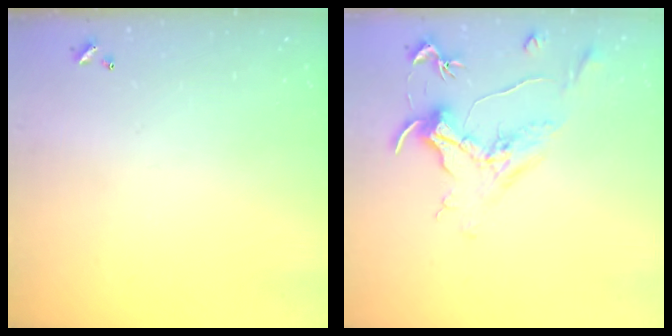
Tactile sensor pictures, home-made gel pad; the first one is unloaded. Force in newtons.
{"total": 1.5, "press": 1.3, "slide": 0.8}